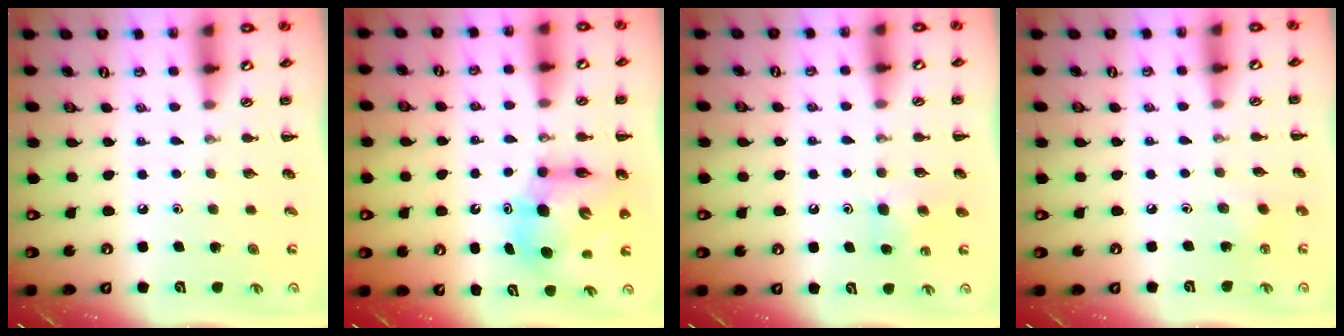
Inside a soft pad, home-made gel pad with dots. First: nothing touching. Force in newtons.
{"total": 8.5, "press": 8.1, "slide": 2.4}
{"total": 4.7, "press": 4.5, "slide": 1.5}
{"total": 1.9, "press": 1.8, "slide": 0.7}